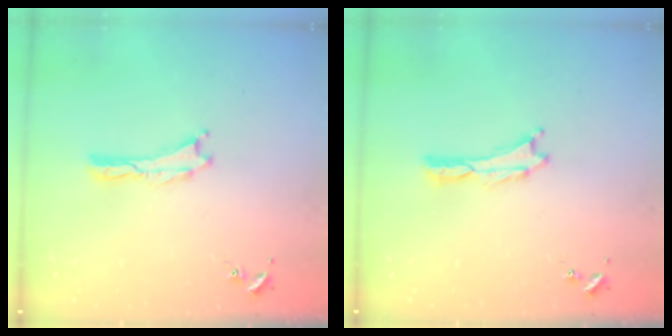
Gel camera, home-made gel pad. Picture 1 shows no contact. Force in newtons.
{"total": 0.0}